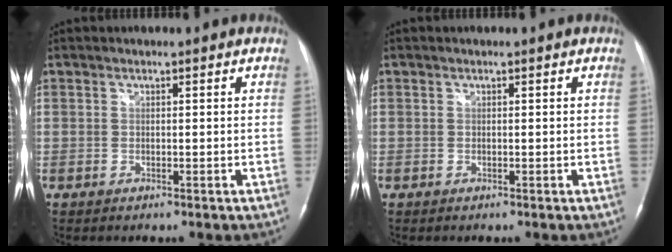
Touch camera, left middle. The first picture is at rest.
{"total": 0.0}